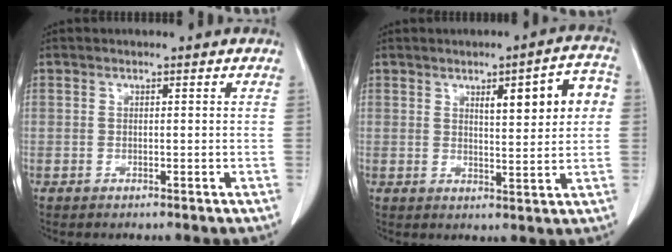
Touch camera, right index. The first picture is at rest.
{"total": 8.7, "force": [2.4, 1.8, 8.1], "torque": [-0.111, 0.017, 0.034]}